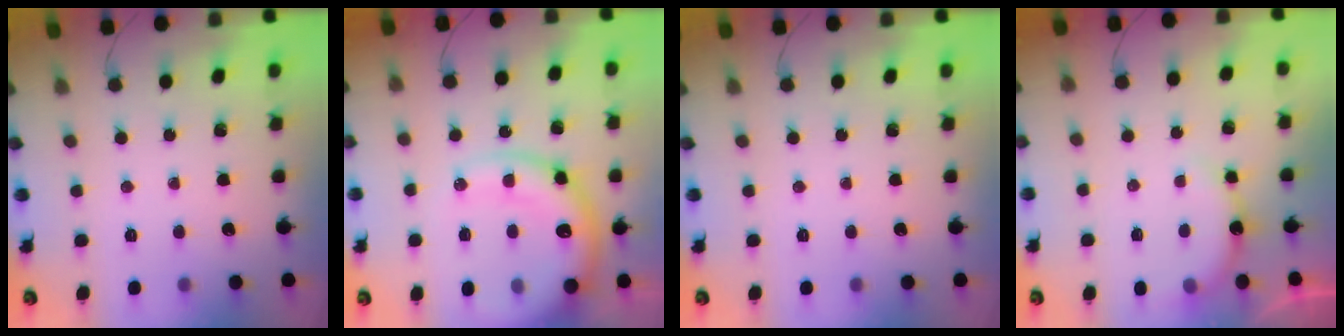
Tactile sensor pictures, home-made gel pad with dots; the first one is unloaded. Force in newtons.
{"total": 18.2, "press": 17.7, "slide": 4.0}
{"total": 0.0}
{"total": 5.6, "press": 5.5, "slide": 1.3}